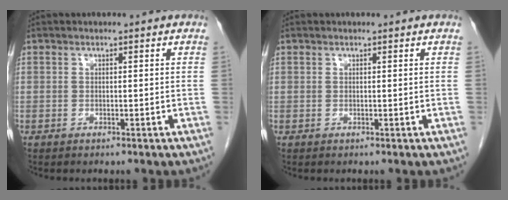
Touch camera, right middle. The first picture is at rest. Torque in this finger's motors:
{"motor_torque": [0.00, 0.00, 0.00, 0.00]}